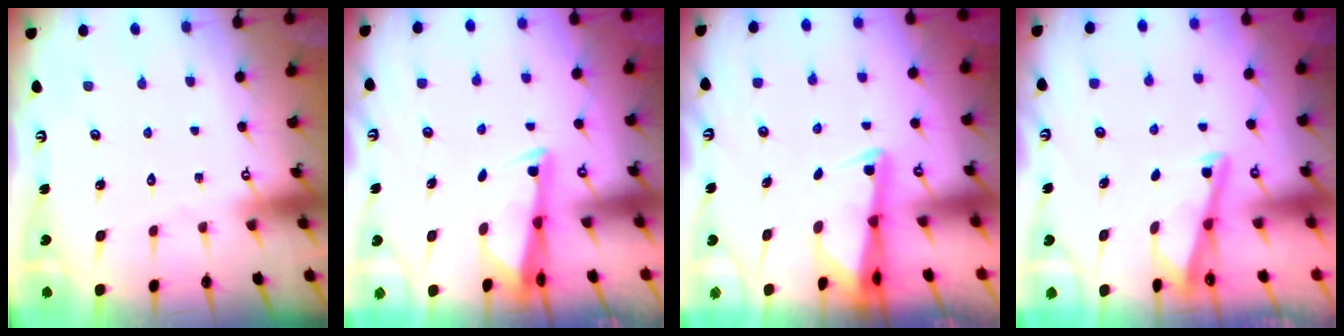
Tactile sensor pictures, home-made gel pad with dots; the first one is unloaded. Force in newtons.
{"total": 2.9, "press": 2.8, "slide": 0.7}
{"total": 2.7, "press": 2.6, "slide": 0.5}
{"total": 2.9, "press": 2.9, "slide": 0.3}